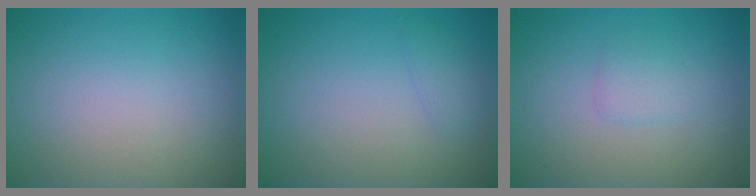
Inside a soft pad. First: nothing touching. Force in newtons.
{"total": 0.8, "press": 0.8, "slide": 0.0}
{"total": 1.3, "press": 1.2, "slide": 0.0}